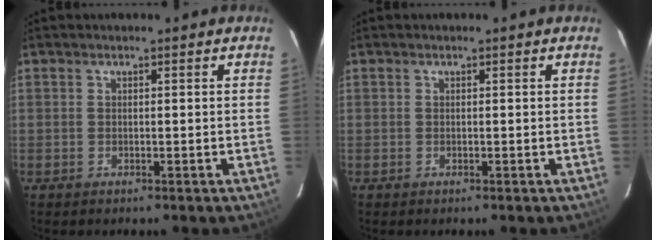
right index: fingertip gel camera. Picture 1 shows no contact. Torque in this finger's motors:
{"motor_torque": [0.03, 0.03, 0.02, 0.00]}